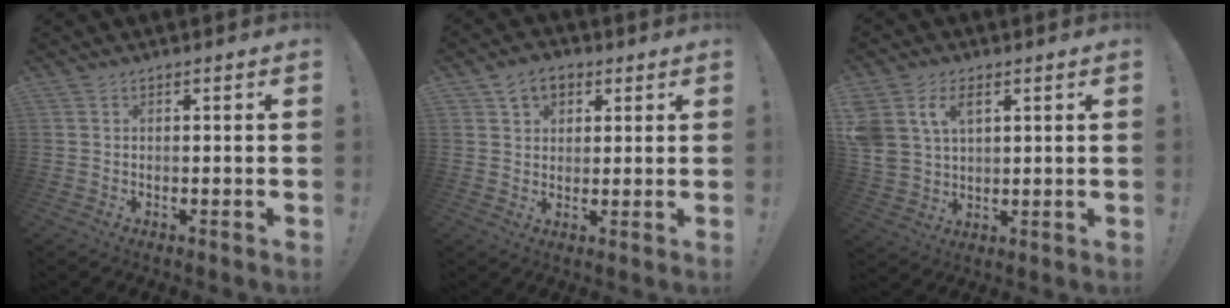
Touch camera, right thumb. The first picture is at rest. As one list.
[{"total": 6.6, "force": [3.2, 4.9, 3.1], "torque": [-0.049, -0.003, 0.061]}, {"total": 8.9, "force": [4.0, 6.1, 5.0], "torque": [-0.109, -0.007, 0.079]}]